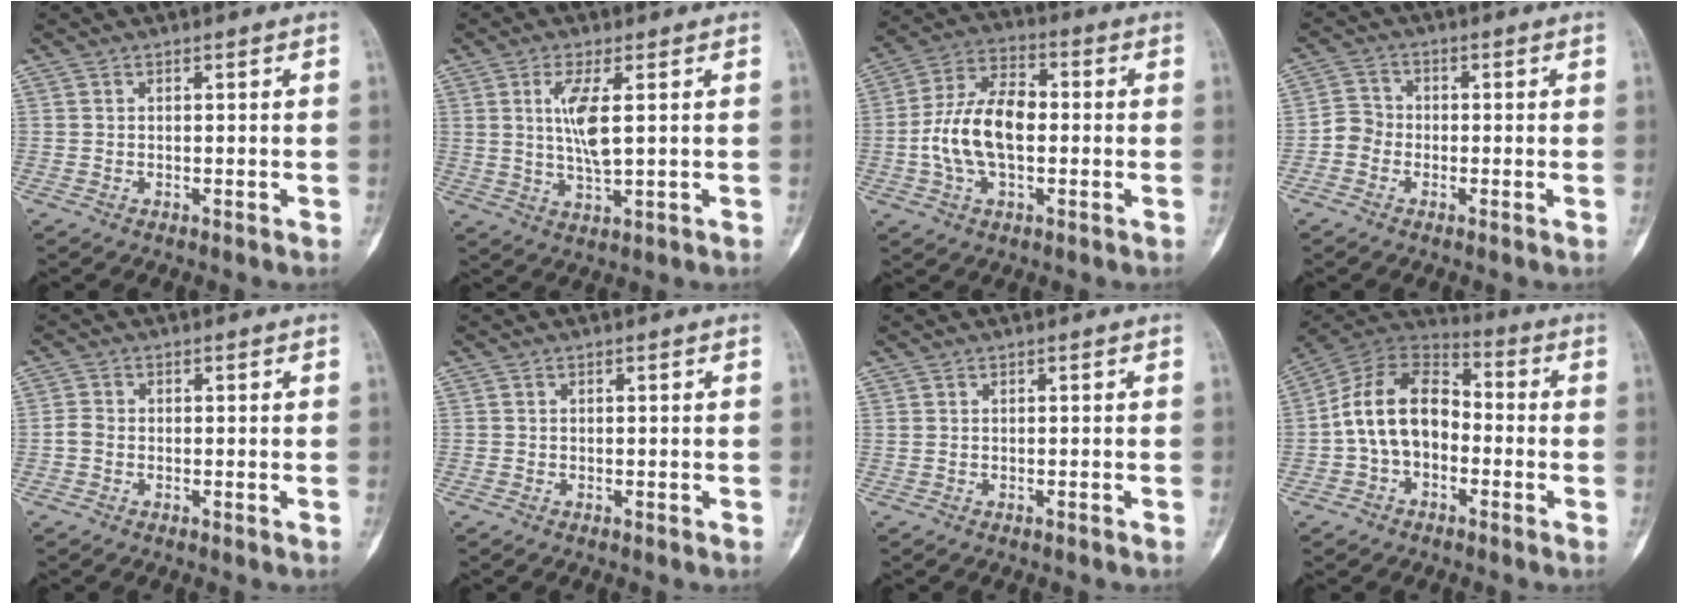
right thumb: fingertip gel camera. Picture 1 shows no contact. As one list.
[{"total": 6.7, "force": [1.4, 1.4, 6.4], "torque": [-0.139, -0.016, 0.033]}, {"total": 13.2, "force": [-0.9, 7.3, 11.0], "torque": [-0.212, 0.030, -0.019]}, {"total": 3.5, "force": [-1.3, 3.0, 1.2], "torque": [-0.008, 0.011, -0.039]}, {"total": 1.7, "force": [-0.5, 1.2, 1.1], "torque": [-0.022, 0.001, -0.017]}, {"total": 0.0}, {"total": 0.0}, {"total": 14.5, "force": [-1.9, 10.0, 10.2], "torque": [-0.167, 0.046, -0.045]}]